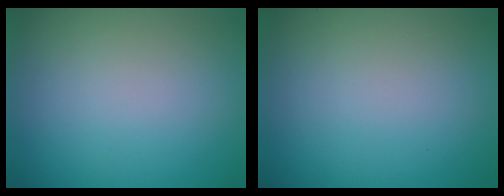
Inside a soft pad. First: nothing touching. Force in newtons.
{"total": 0.0}